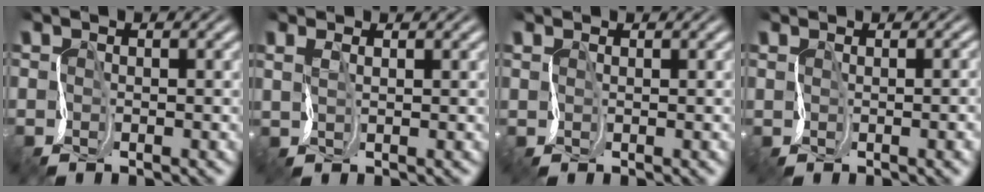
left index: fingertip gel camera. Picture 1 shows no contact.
{"total": 1.7, "force": [1.4, 0.4, 0.8], "torque": [-0.020, 0.014, 0.021]}
{"total": 0.7, "force": [0.5, 0.3, 0.3], "torque": [-0.003, 0.001, 0.012]}
{"total": 4.5, "force": [-0.1, 2.1, 4.0], "torque": [-0.014, 0.012, 0.002]}